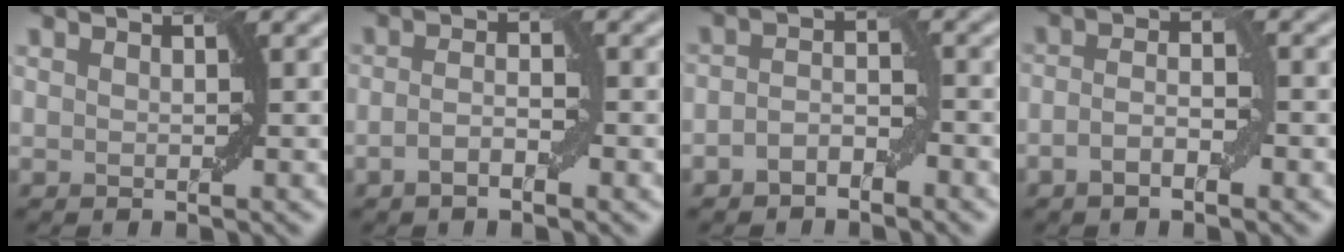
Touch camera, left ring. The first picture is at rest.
{"total": 2.2, "force": [-1.0, 0.6, 1.9], "torque": [-0.036, 0.003, -0.022]}
{"total": 2.3, "force": [-1.5, 1.2, 1.3], "torque": [-0.023, 0.011, -0.029]}
{"total": 2.8, "force": [-1.2, 0.9, 2.3], "torque": [-0.045, 0.002, -0.025]}